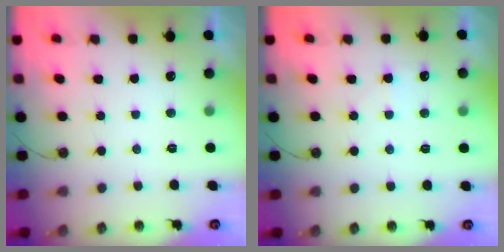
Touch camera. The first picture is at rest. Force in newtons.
{"total": 5.6, "press": 5.6, "slide": 0.6}